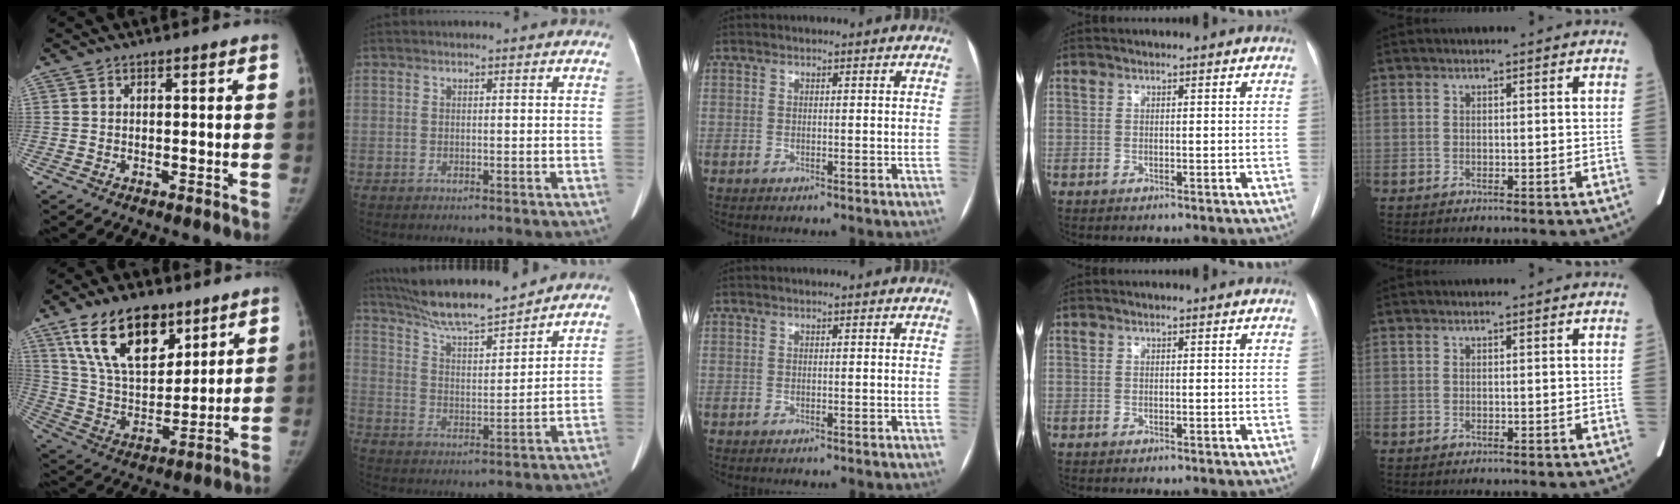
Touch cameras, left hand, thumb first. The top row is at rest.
{"thumb": {"total": 18.6, "force": [11.1, 9.8, 11.4], "torque": [-0.155, -0.049, 0.208]}, "index": {"total": 12.0, "force": [11.0, 0.5, 4.7], "torque": [-0.089, 0.002, 0.194]}}